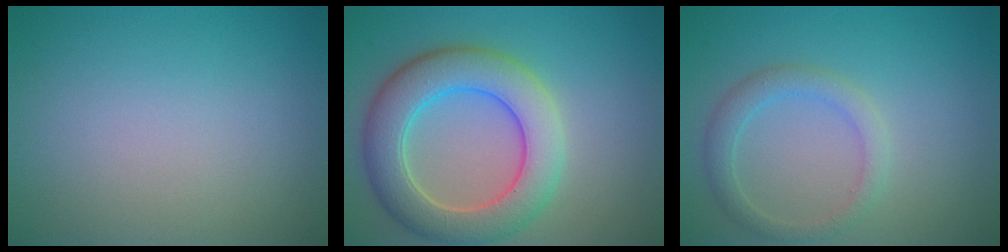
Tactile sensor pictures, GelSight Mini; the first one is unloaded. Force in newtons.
{"total": 7.4, "press": 7.4, "slide": 0.5}
{"total": 2.4, "press": 2.4, "slide": 0.2}